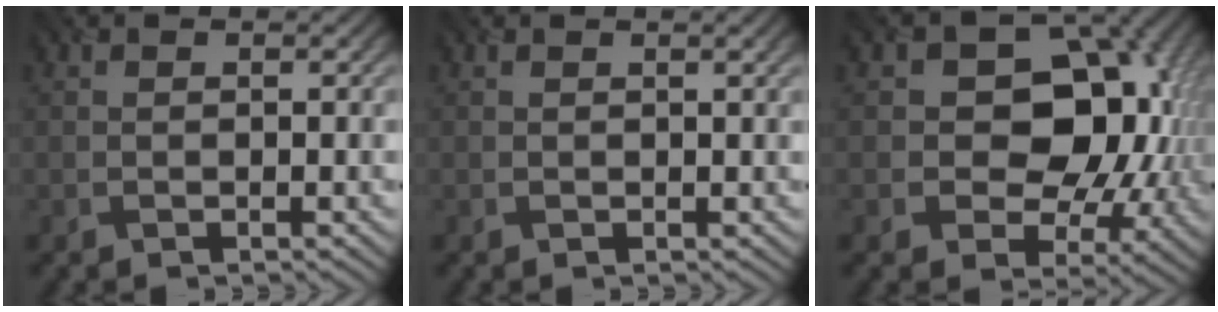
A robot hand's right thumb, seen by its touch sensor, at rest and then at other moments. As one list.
[{"total": 1.2, "force": [0.7, -0.1, 0.9], "torque": [-0.011, 0.001, 0.012]}, {"total": 14.0, "force": [1.1, 10.5, 9.2], "torque": [-0.115, 0.007, 0.007]}]